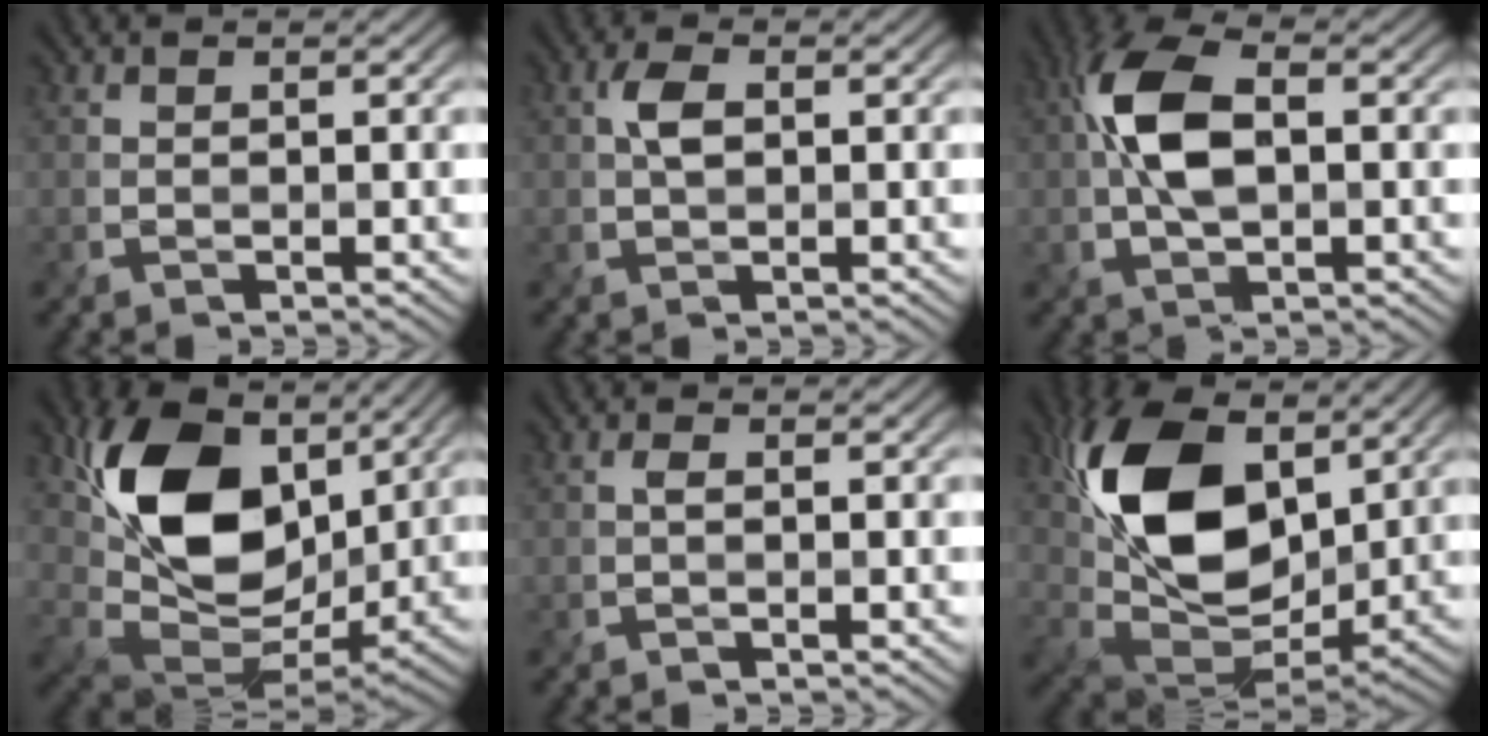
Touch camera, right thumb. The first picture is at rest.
{"total": 2.5, "force": [0.1, 1.5, 2.1], "torque": [-0.046, 0.003, 0.001]}
{"total": 8.6, "force": [0.3, 4.5, 7.3], "torque": [-0.163, 0.014, -0.001]}
{"total": 15.6, "force": [5.6, 10.2, 10.4], "torque": [-0.207, 0.002, 0.108]}
{"total": 0.7, "force": [-0.3, 0.2, 0.6], "torque": [-0.011, 0.001, -0.006]}
{"total": 16.6, "force": [5.7, 10.1, 12.0], "torque": [-0.250, 0.009, 0.106]}